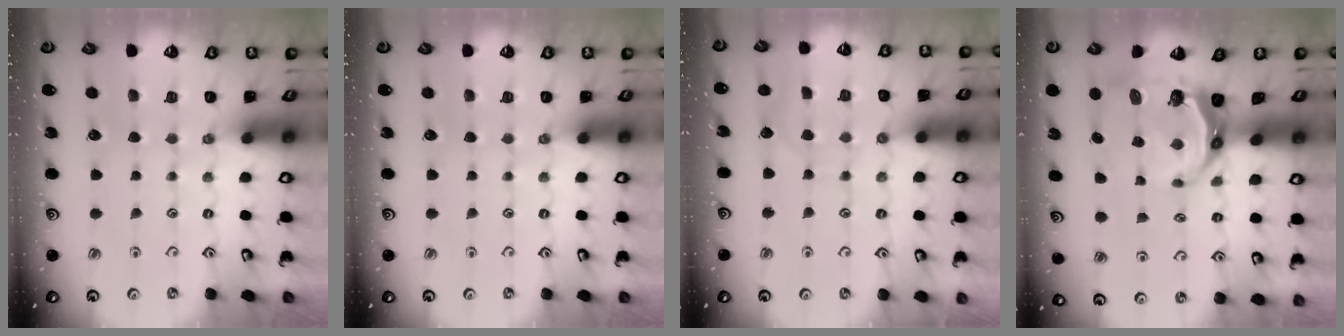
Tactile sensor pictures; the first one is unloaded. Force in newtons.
{"total": 0.0}
{"total": 4.2, "press": 4.2, "slide": 0.5}
{"total": 9.6, "press": 8.7, "slide": 4.1}